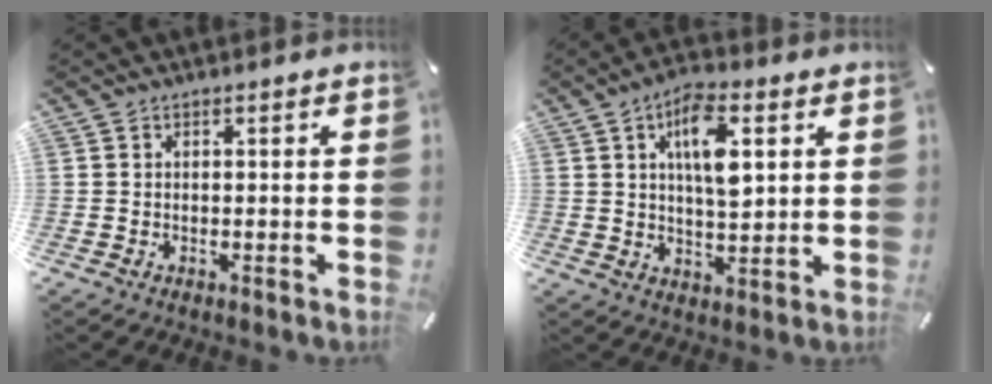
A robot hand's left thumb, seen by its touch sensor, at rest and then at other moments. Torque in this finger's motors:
{"motor_torque": [0.39, 0.84, 0.73, -0.71, 0.37]}